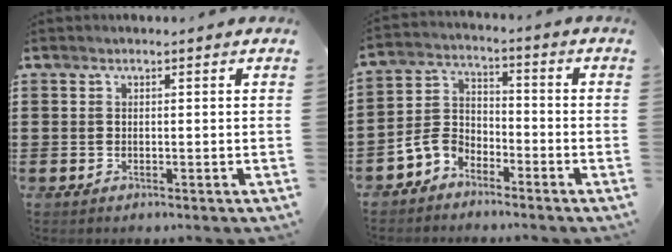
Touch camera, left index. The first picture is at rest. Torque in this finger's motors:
{"motor_torque": [0.25, 0.25, 0.14, 0.06]}